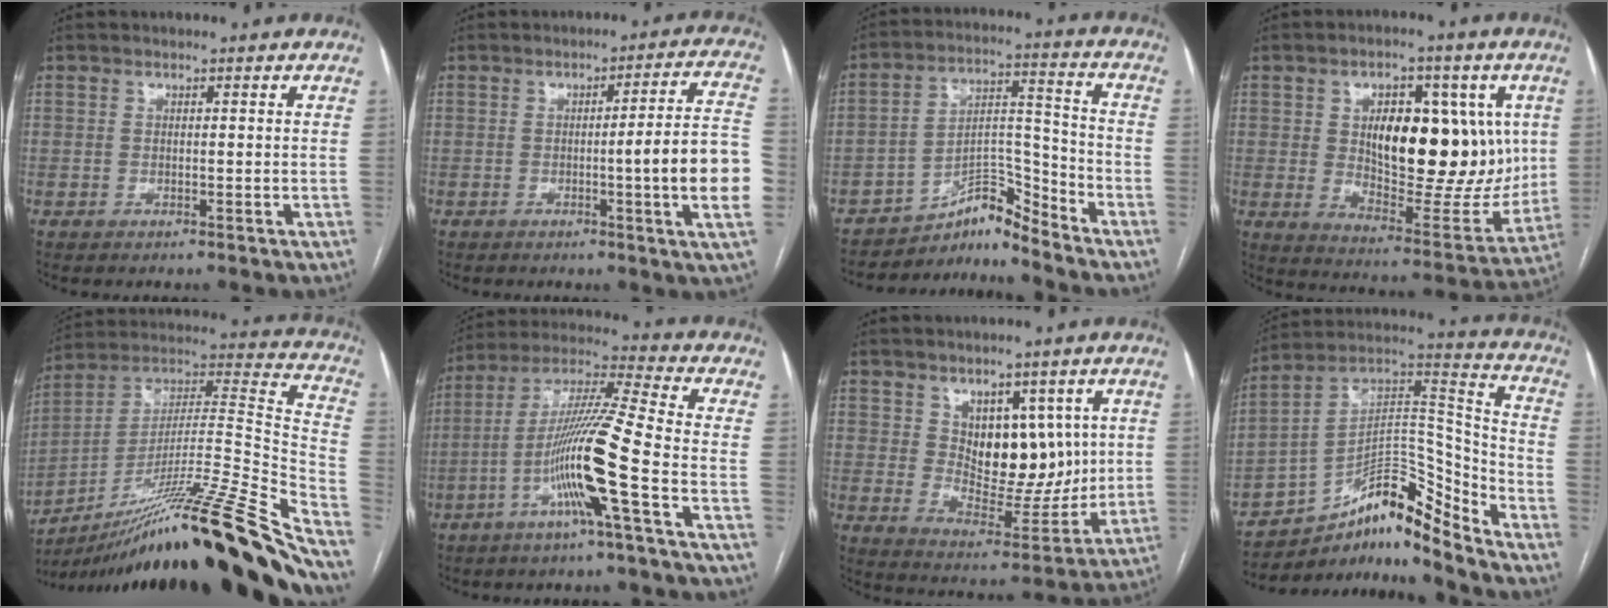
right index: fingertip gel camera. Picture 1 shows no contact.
{"total": 11.8, "force": [-2.1, -1.1, 11.5], "torque": [-0.140, 0.001, -0.035]}
{"total": 6.7, "force": [-6.7, 0.3, 0.1], "torque": [0.003, 0.051, -0.114]}
{"total": 19.3, "force": [3.4, 9.0, 16.7], "torque": [-0.242, -0.001, 0.063]}
{"total": 34.4, "force": [-25.7, 0.0, 22.9], "torque": [-0.257, -0.006, -0.405]}
{"total": 13.4, "force": [-4.8, -1.5, 12.4], "torque": [-0.241, 0.003, -0.095]}
{"total": 10.5, "force": [3.1, 5.9, 8.1], "torque": [-0.107, -0.002, 0.065]}
{"total": 14.1, "force": [-10.6, 3.4, 8.7], "torque": [-0.142, 0.066, -0.172]}